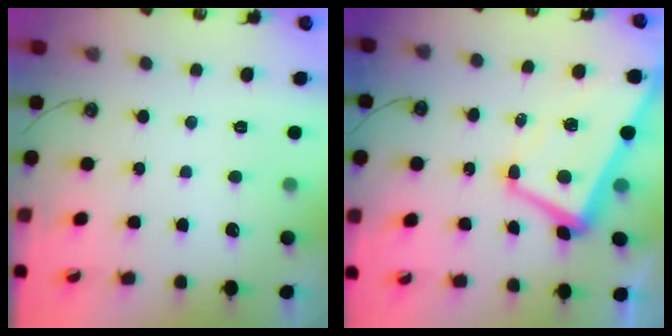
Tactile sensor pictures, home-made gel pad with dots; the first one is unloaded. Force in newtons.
{"total": 2.9, "press": 2.8, "slide": 0.9}